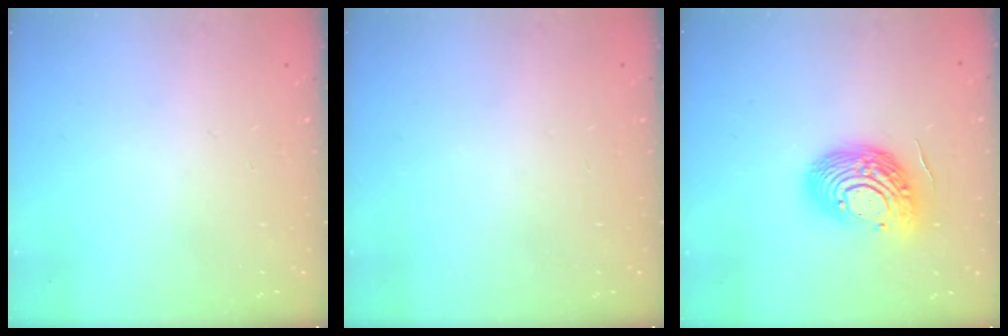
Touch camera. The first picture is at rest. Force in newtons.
{"total": 0.0}
{"total": 15.0, "press": 14.9, "slide": 1.5}